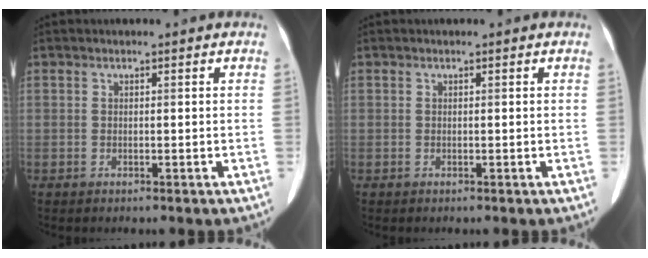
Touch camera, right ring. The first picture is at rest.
{"total": 0.0}